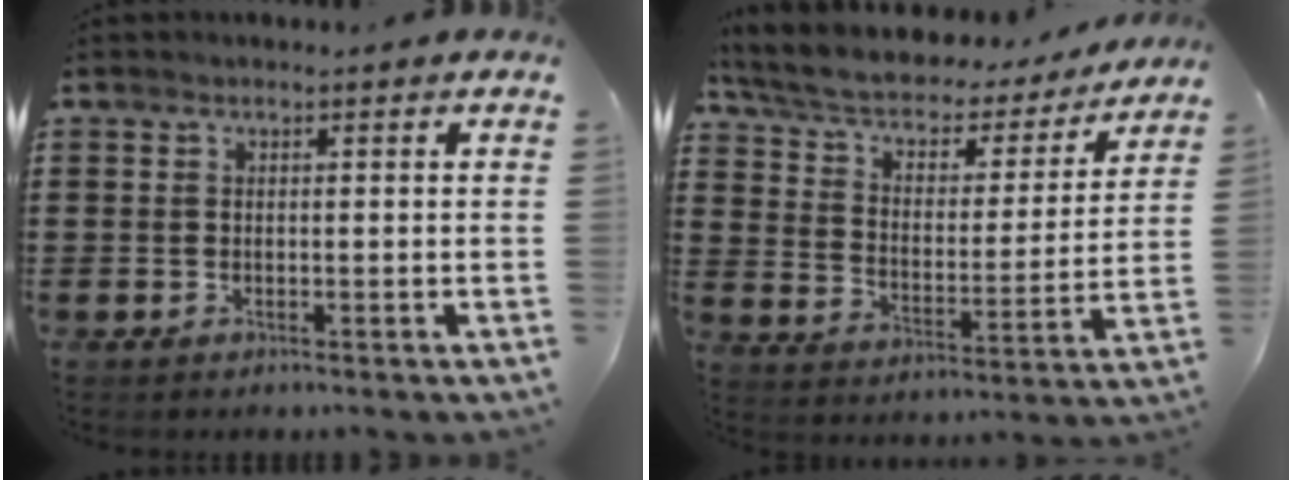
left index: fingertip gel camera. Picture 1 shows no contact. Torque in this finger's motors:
{"motor_torque": [2.14, 0.00, 1.05, 0.21]}